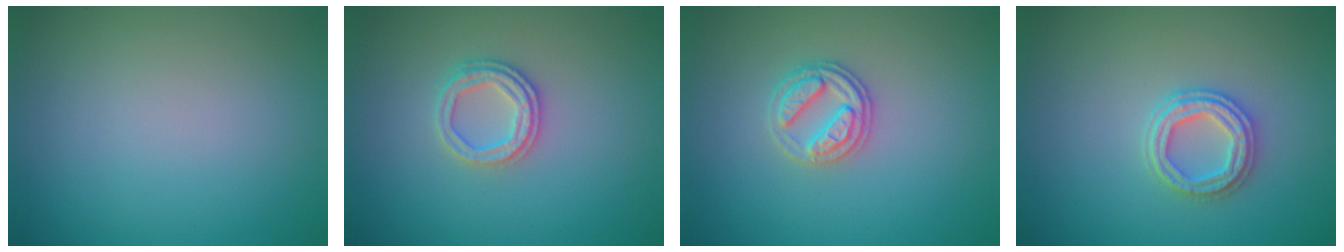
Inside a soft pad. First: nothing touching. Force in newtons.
{"total": 2.4, "press": 2.3, "slide": 0.7}
{"total": 2.7, "press": 2.6, "slide": 0.5}
{"total": 2.8, "press": 2.7, "slide": 0.8}